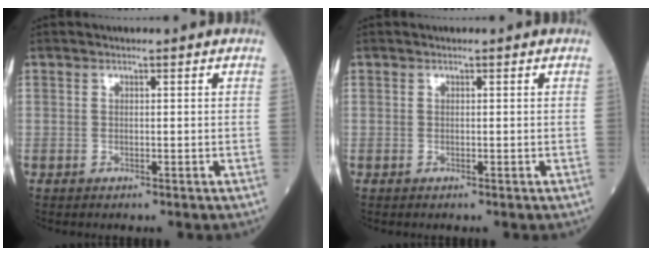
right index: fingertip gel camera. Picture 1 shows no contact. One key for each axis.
{"total": 0.0}